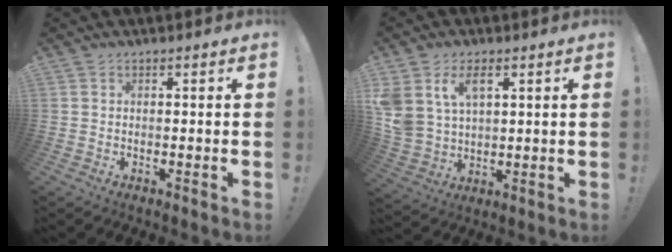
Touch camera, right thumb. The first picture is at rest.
{"total": 9.8, "force": [4.8, 6.3, 5.7], "torque": [-0.114, -0.020, 0.093]}